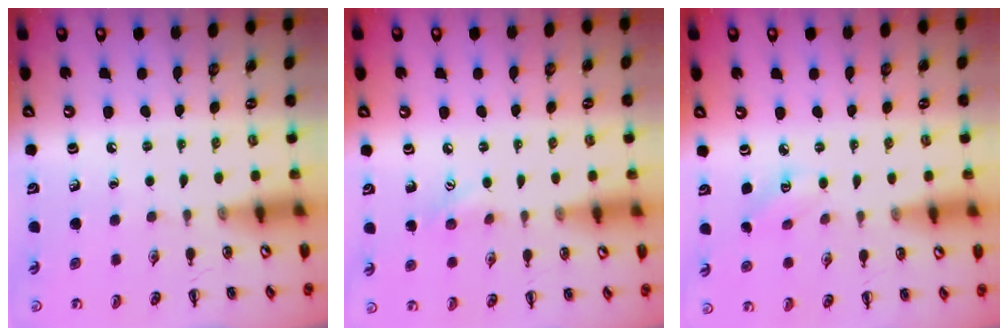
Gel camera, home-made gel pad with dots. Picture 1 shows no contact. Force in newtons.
{"total": 6.0, "press": 5.8, "slide": 1.5}
{"total": 3.3, "press": 3.2, "slide": 0.9}